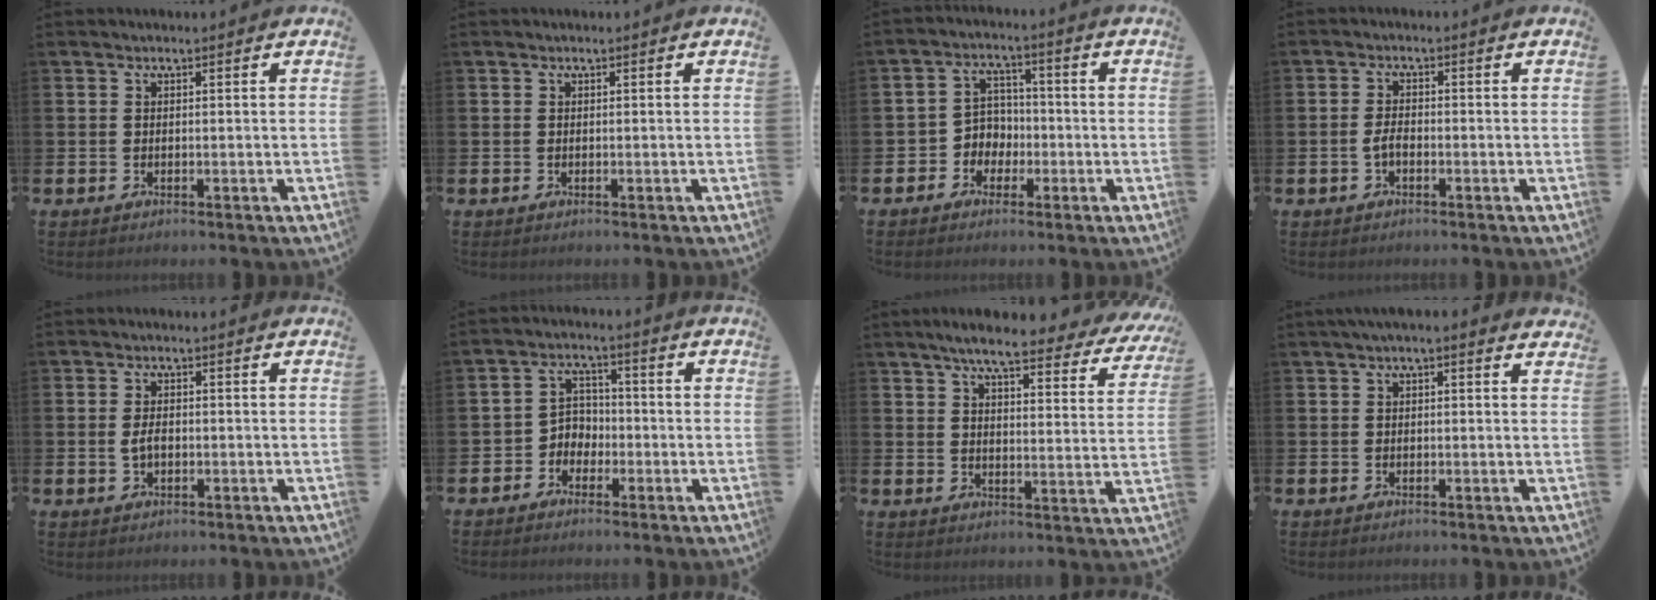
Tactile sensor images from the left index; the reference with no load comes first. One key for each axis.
{"total": 0.0}
{"total": 4.0, "fx": -1.2, "fy": 3.8, "fz": 0.7, "tx": -0.036, "ty": 0.004, "tz": -0.031}
{"total": 1.9, "fx": -0.7, "fy": 1.0, "fz": 1.5, "tx": -0.028, "ty": 0.002, "tz": -0.014}
{"total": 2.2, "fx": -0.2, "fy": 1.4, "fz": 1.8, "tx": -0.027, "ty": 0.002, "tz": -0.007}
{"total": 3.2, "fx": -1.7, "fy": 2.7, "fz": 0.6, "tx": -0.030, "ty": 0.003, "tz": -0.041}
{"total": 7.2, "fx": 6.3, "fy": 1.0, "fz": 3.3, "tx": -0.076, "ty": -0.033, "tz": 0.104}
{"total": 1.1, "fx": 0.9, "fy": 0.0, "fz": 0.7, "tx": -0.012, "ty": 0.003, "tz": 0.015}